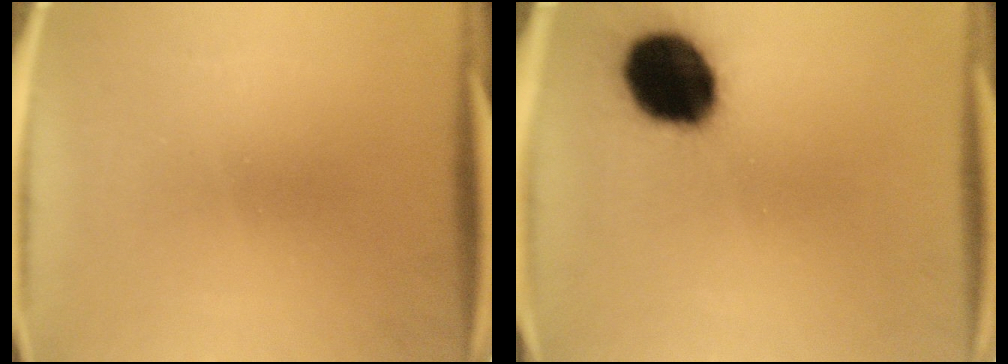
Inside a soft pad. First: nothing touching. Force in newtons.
{"total": 19.4}